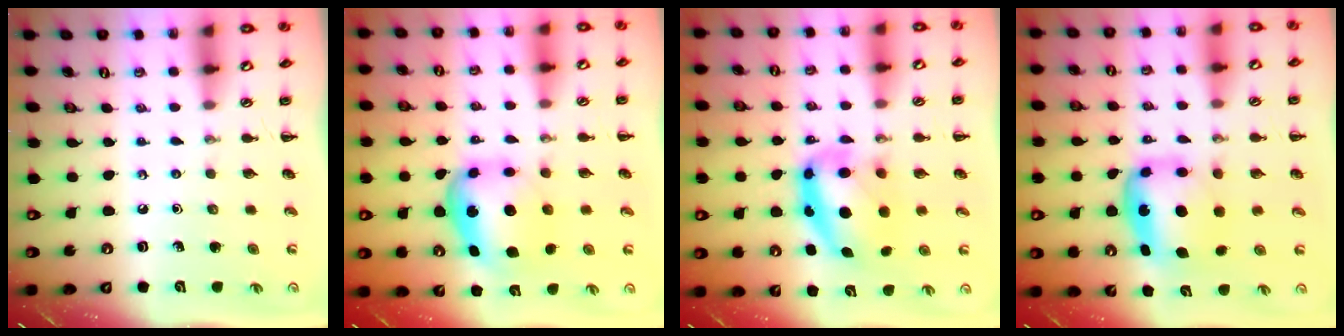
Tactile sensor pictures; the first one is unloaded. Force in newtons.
{"total": 7.0, "press": 6.8, "slide": 1.5}
{"total": 11.0, "press": 10.8, "slide": 2.4}
{"total": 6.3, "press": 6.1, "slide": 1.5}